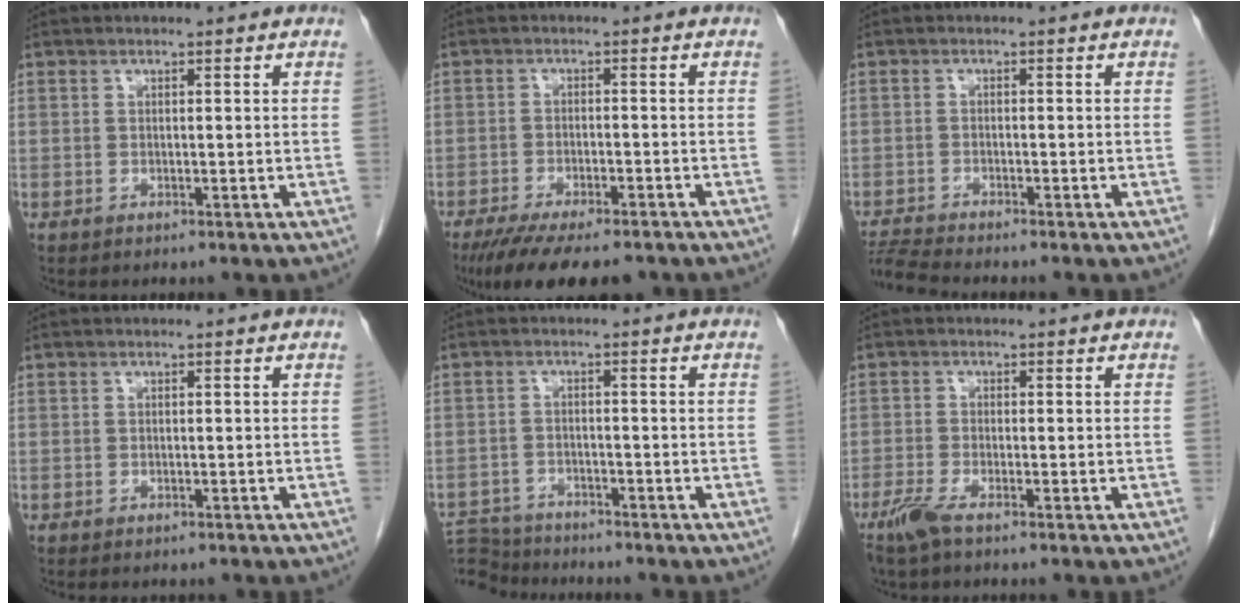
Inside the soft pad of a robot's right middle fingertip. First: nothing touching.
{"total": 12.9, "force": [-10.2, 3.5, 7.1], "torque": [-0.120, -0.021, -0.153]}
{"total": 4.1, "force": [-3.9, -1.0, 0.7], "torque": [-0.020, -0.018, -0.072]}
{"total": 2.4, "force": [-2.0, 0.9, 1.0], "torque": [-0.015, -0.004, -0.019]}
{"total": 8.2, "force": [-8.0, 1.8, 0.6], "torque": [-0.016, 0.004, -0.135]}
{"total": 3.2, "force": [-2.3, 0.2, 2.2], "torque": [-0.052, -0.007, -0.051]}